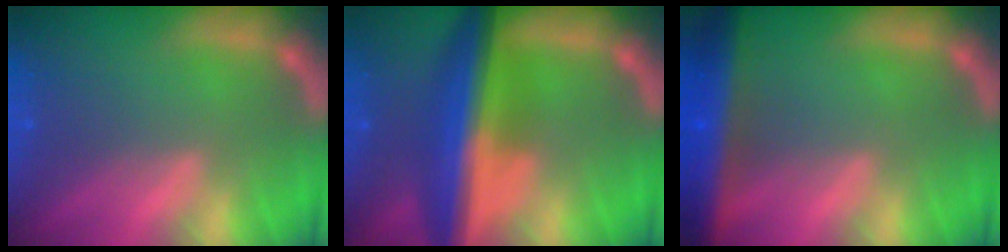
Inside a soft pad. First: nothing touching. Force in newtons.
{"total": 10.0}
{"total": 8.0}